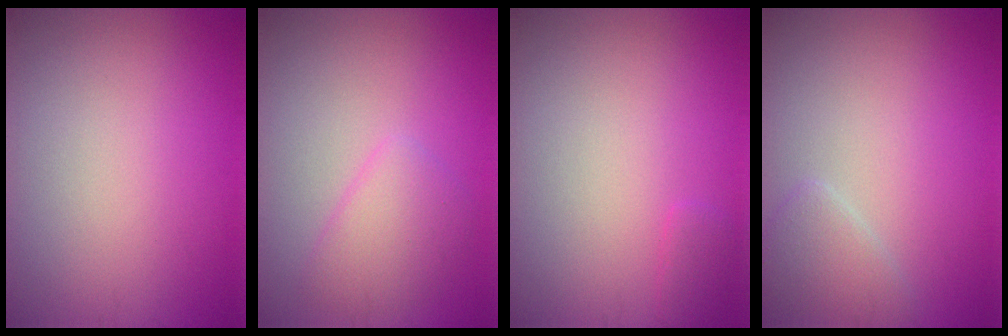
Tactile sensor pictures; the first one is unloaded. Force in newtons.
{"total": 2.7, "press": 2.7, "slide": 0.2}
{"total": 0.9, "press": 0.9, "slide": 0.1}
{"total": 1.8, "press": 1.8, "slide": 0.1}